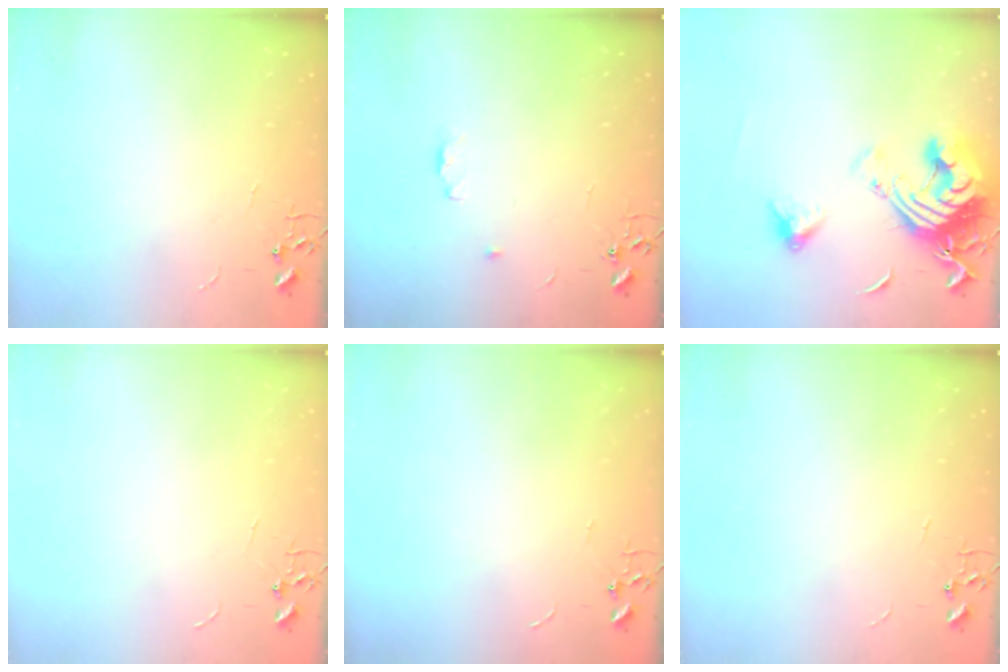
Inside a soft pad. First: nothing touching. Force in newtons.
{"total": 4.7, "press": 4.6, "slide": 0.8}
{"total": 18.1, "press": 18.0, "slide": 2.0}
{"total": 0.0}
{"total": 0.0}
{"total": 0.0}